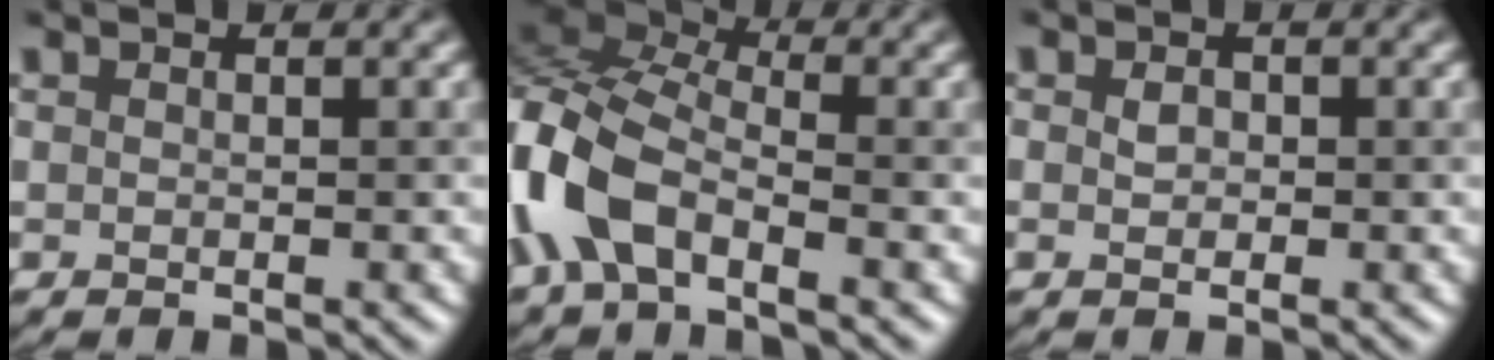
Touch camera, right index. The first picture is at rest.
{"total": 8.1, "force": [-2.8, 4.3, 6.3], "torque": [-0.149, 0.013, -0.076]}
{"total": 1.1, "force": [0.0, 0.7, 0.8], "torque": [-0.016, 0.000, -0.001]}